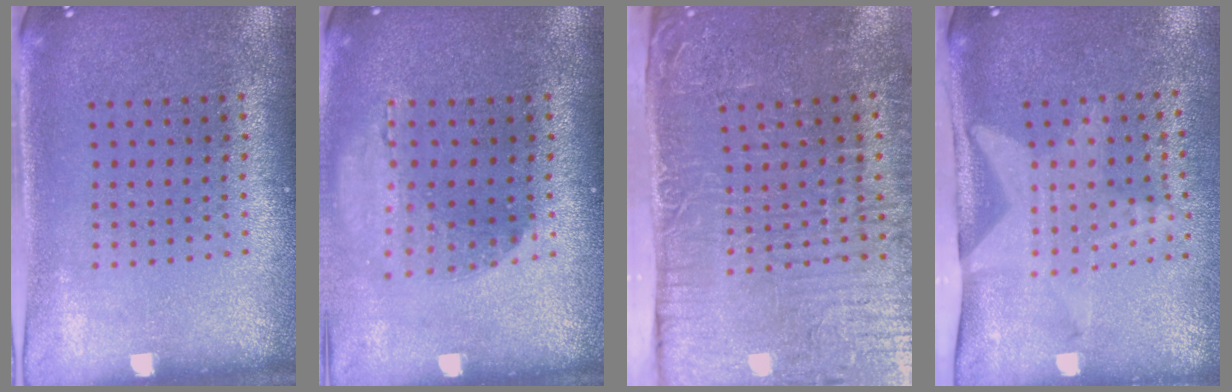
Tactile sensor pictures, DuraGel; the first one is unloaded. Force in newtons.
{"total": 1.2, "press": 1.2, "slide": 0.0}
{"total": 5.6, "press": 4.7, "slide": 3.0}
{"total": 1.9, "press": 1.5, "slide": 1.1}